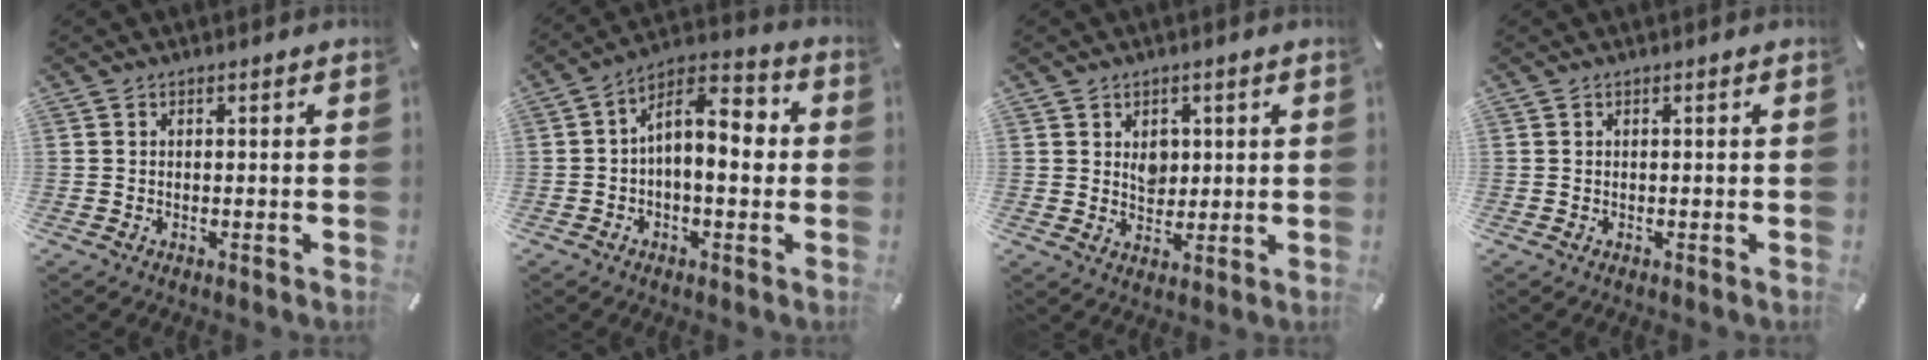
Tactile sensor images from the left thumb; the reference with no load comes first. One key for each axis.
{"total": 9.5, "fx": 0.2, "fy": 5.3, "fz": 7.9, "tx": -0.127, "ty": -0.007, "tz": 0.001}
{"total": 4.4, "fx": 1.4, "fy": 3.8, "fz": 1.8, "tx": -0.013, "ty": -0.007, "tz": 0.021}
{"total": 0.0}